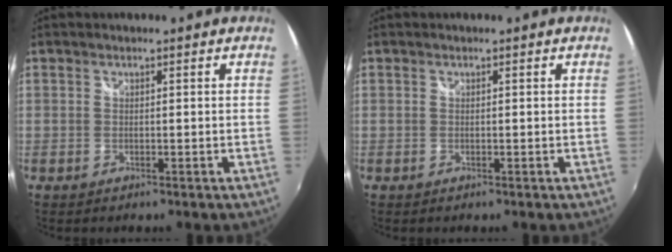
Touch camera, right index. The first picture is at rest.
{"total": 0.0}